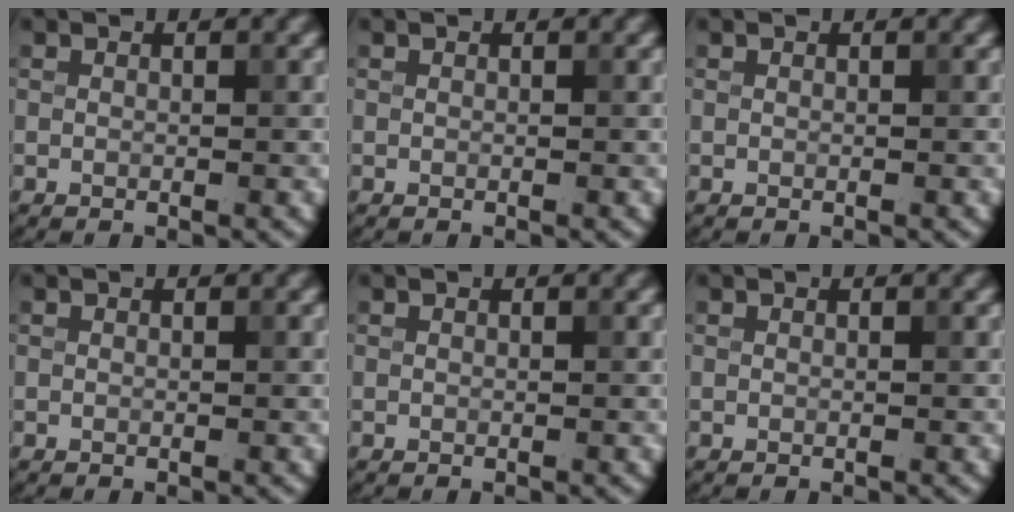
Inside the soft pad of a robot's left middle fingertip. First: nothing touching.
{"total": 0.0}
{"total": 0.0}
{"total": 0.0}
{"total": 0.0}
{"total": 0.0}